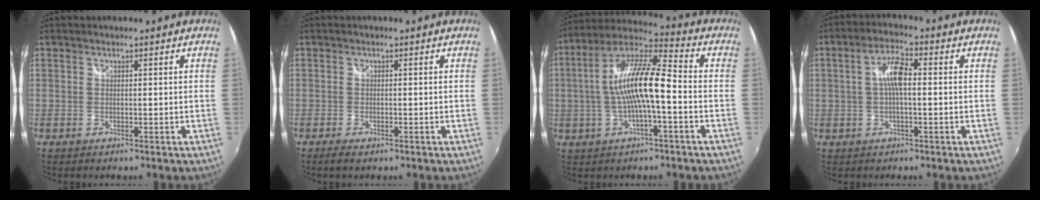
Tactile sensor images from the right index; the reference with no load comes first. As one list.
[{"total": 2.6, "force": [-1.8, 0.9, 1.7], "torque": [-0.038, -0.010, -0.032]}, {"total": 13.8, "force": [-1.6, 3.1, 13.3], "torque": [-0.253, 0.018, -0.031]}, {"total": 5.7, "force": [0.1, 1.5, 5.5], "torque": [-0.107, 0.013, 0.003]}]